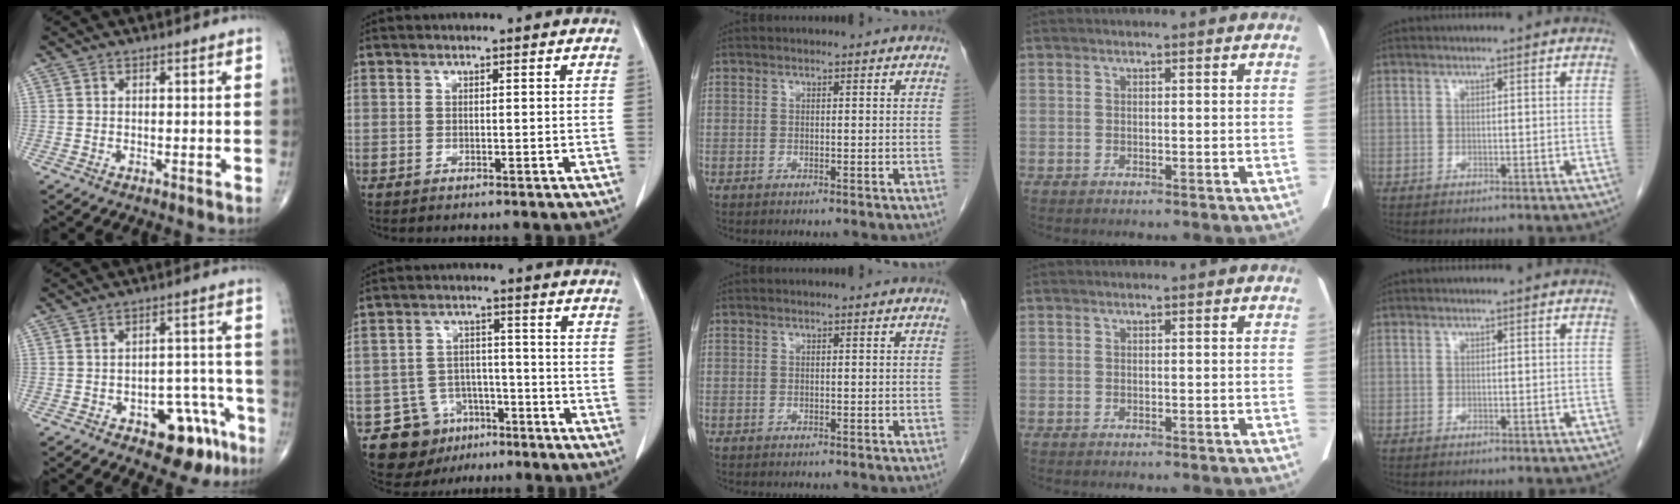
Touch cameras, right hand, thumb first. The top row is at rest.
{"thumb": {"total": 11.2, "force": [-6.2, 5.7, 7.4], "torque": [-0.056, 0.050, -0.075]}, "index": {"total": 11.4, "force": [-6.5, 8.5, 3.7], "torque": [-0.059, 0.039, -0.094]}}